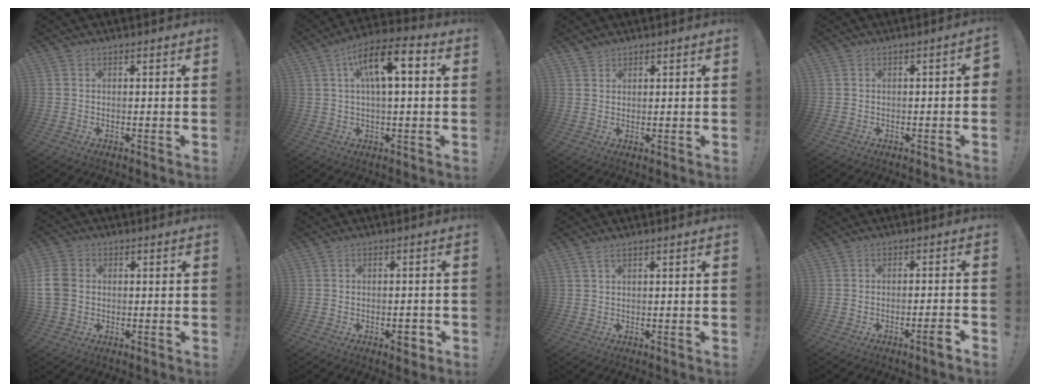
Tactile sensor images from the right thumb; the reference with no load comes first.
{"total": 12.3, "force": [2.9, 4.5, 11.0], "torque": [-0.168, -0.001, 0.045]}
{"total": 1.8, "force": [1.6, 0.8, 0.1], "torque": [-0.003, -0.010, 0.032]}
{"total": 1.7, "force": [-1.1, 0.5, 1.2], "torque": [-0.018, 0.006, -0.019]}
{"total": 9.3, "force": [0.3, 7.2, 5.8], "torque": [-0.134, 0.005, 0.012]}
{"total": 3.4, "force": [-1.6, 1.5, 2.5], "torque": [-0.031, 0.009, -0.026]}
{"total": 1.8, "force": [1.2, 0.4, 1.4], "torque": [-0.028, -0.001, 0.022]}
{"total": 4.6, "force": [-2.7, -0.1, 3.7], "torque": [-0.059, 0.006, -0.043]}